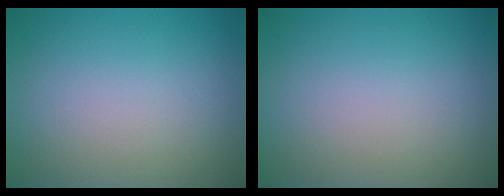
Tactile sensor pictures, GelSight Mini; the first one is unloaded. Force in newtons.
{"total": 0.0}